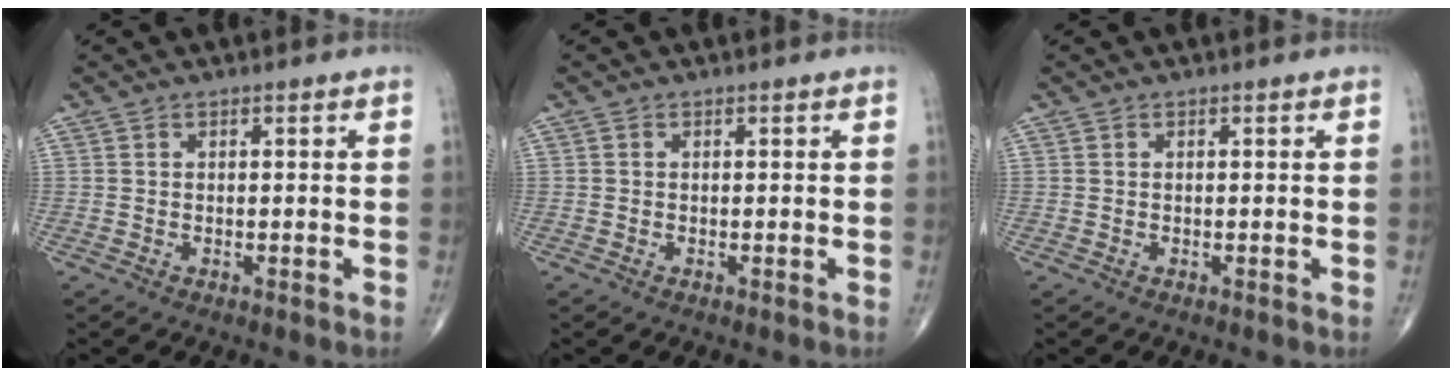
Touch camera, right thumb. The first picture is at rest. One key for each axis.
{"total": 0.0}
{"total": 0.0}